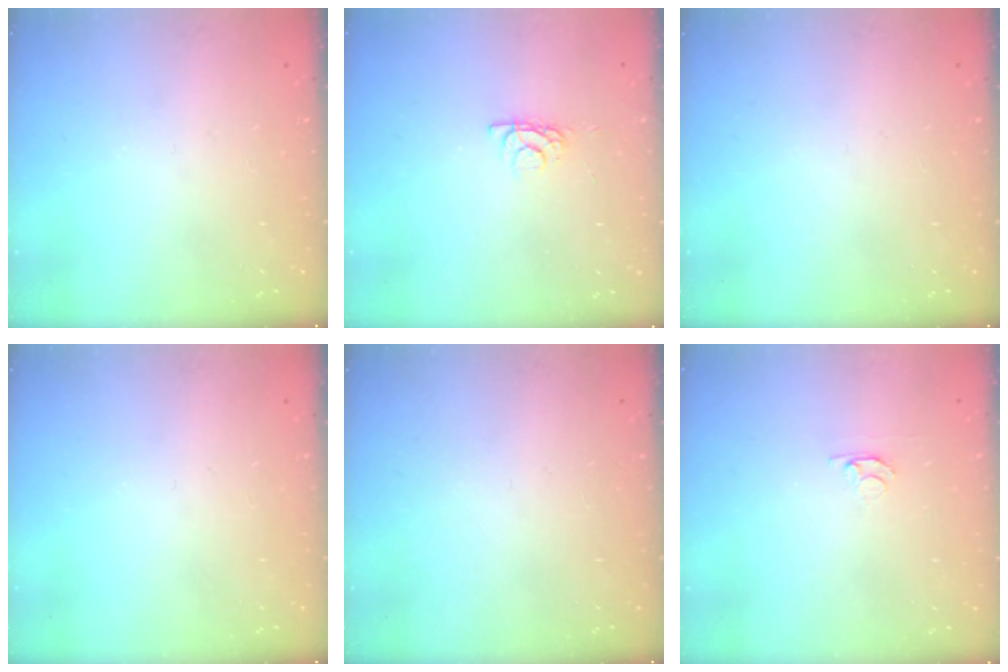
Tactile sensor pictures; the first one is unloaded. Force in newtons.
{"total": 3.9, "press": 3.8, "slide": 0.5}
{"total": 0.0}
{"total": 0.0}
{"total": 0.0}
{"total": 2.1, "press": 2.1, "slide": 0.2}